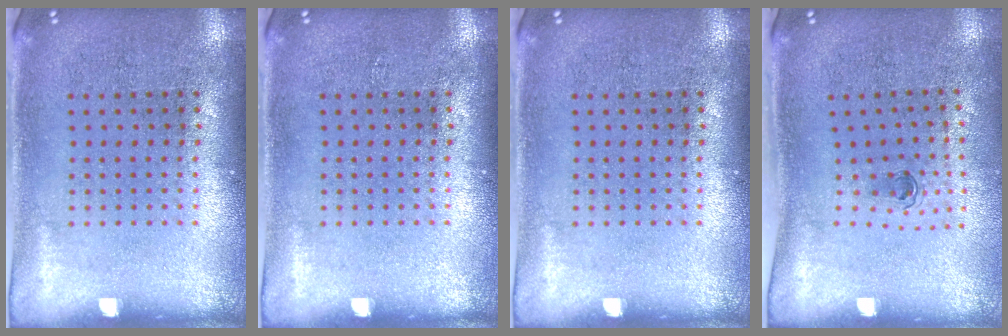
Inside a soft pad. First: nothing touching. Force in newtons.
{"total": 0.0}
{"total": 0.0}
{"total": 0.6, "press": 0.3, "slide": 0.5}